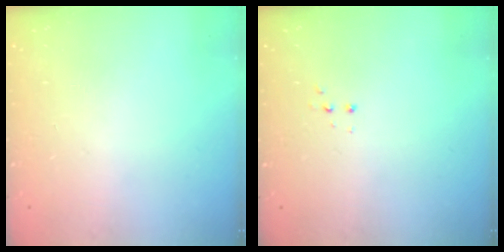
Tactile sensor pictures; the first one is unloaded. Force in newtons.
{"total": 2.8, "press": 2.8, "slide": 0.5}